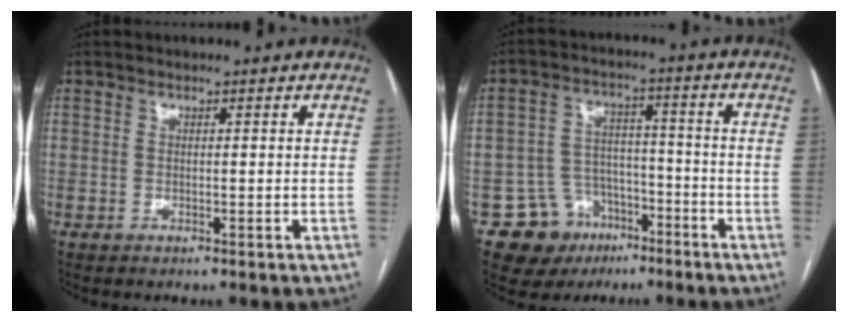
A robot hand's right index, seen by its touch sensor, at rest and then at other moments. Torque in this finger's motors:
{"motor_torque": [-0.09, -0.08, -0.63, -0.21]}